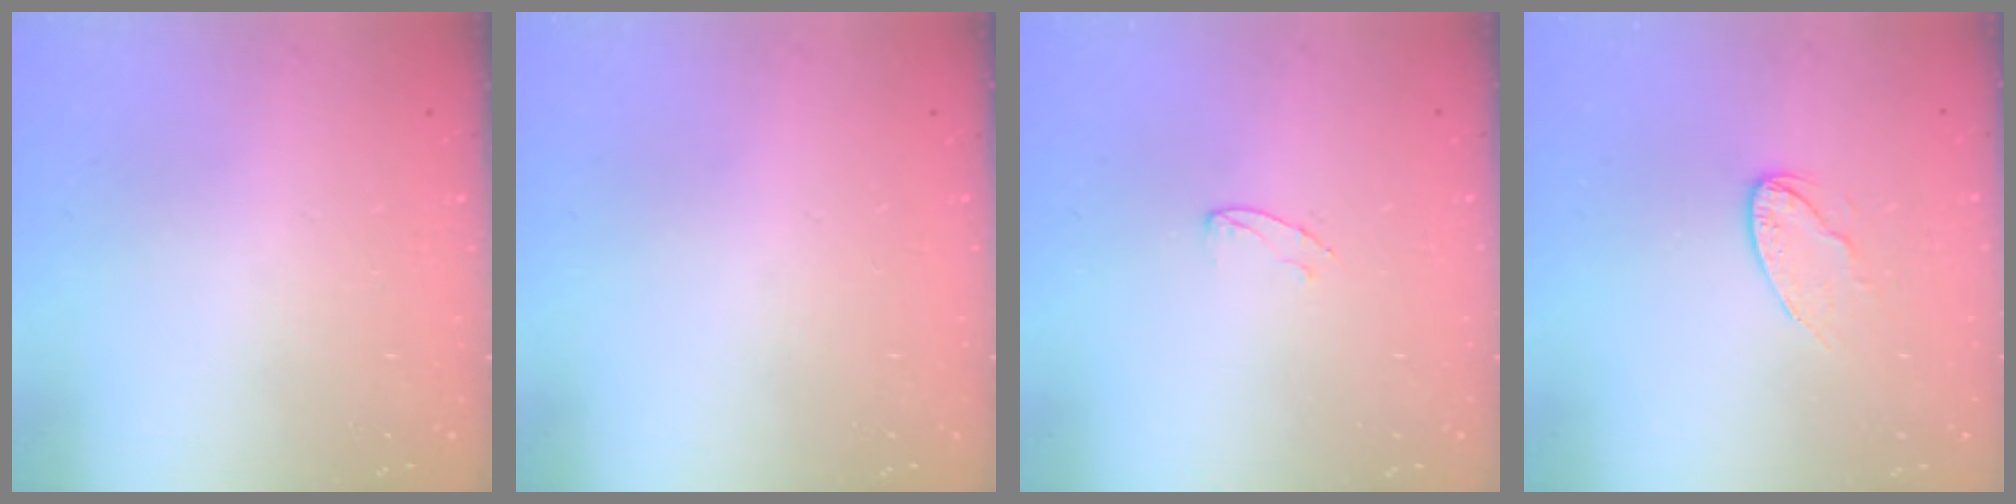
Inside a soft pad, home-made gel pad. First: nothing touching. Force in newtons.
{"total": 0.0}
{"total": 4.7, "press": 4.6, "slide": 0.4}
{"total": 7.8, "press": 7.7, "slide": 0.5}